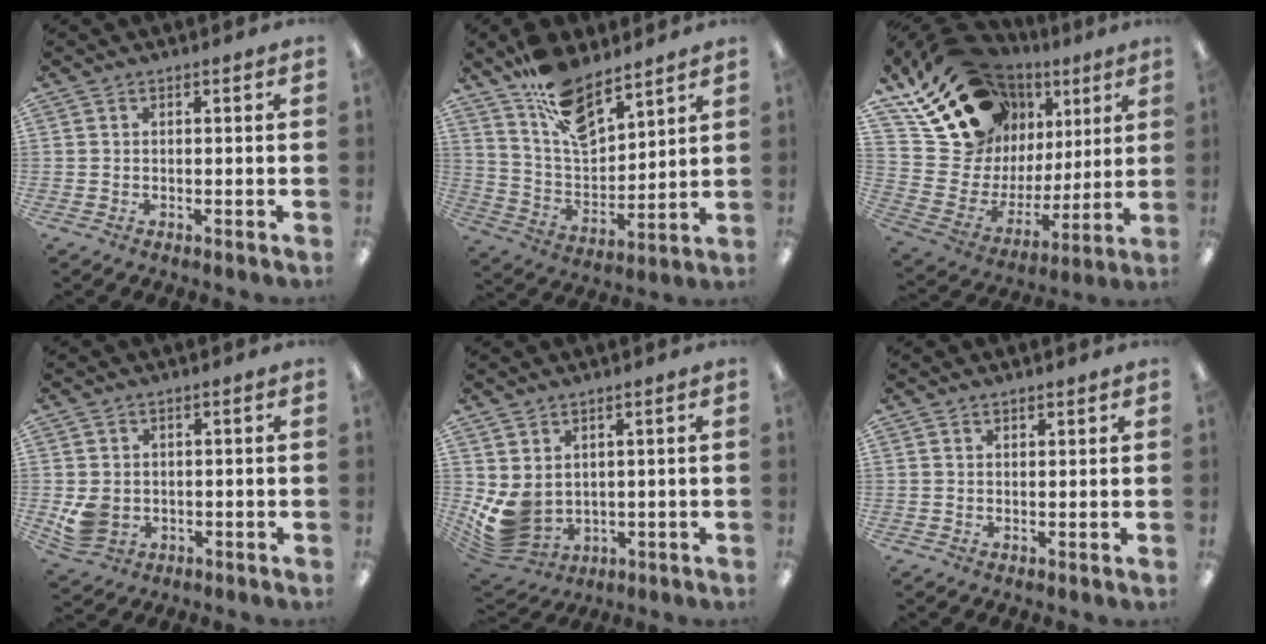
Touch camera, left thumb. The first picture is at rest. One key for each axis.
{"total": 13.6, "fx": 10.3, "fy": 5.7, "fz": 6.9, "tx": -0.132, "ty": -0.061, "tz": 0.191}
{"total": 20.7, "fx": 13.8, "fy": 13.5, "fz": 7.5, "tx": -0.146, "ty": -0.085, "tz": 0.277}
{"total": 5.1, "fx": -0.2, "fy": 4.3, "fz": 2.7, "tx": -0.054, "ty": 0.004, "tz": -0.002}
{"total": 7.3, "fx": 1.4, "fy": 5.5, "fz": 4.6, "tx": -0.128, "ty": -0.023, "tz": 0.032}
{"total": 1.2, "fx": 1.2, "fy": 0.3, "fz": 0.2, "tx": -0.004, "ty": -0.001, "tz": 0.022}